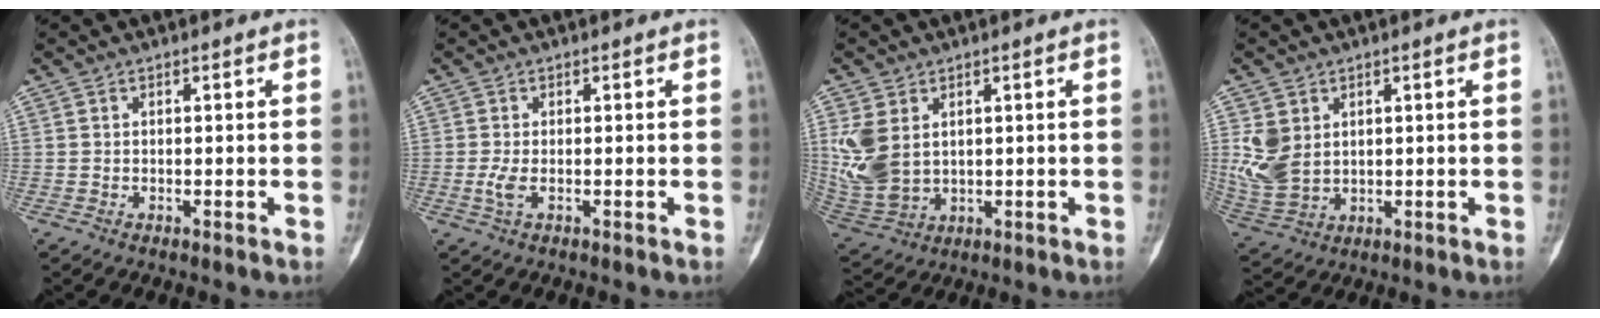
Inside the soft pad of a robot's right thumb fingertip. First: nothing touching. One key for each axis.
{"total": 2.1, "fx": -0.5, "fy": 0.7, "fz": 1.9, "tx": -0.055, "ty": -0.008, "tz": -0.010}
{"total": 9.9, "fx": 2.3, "fy": 6.9, "fz": 6.7, "tx": -0.146, "ty": -0.010, "tz": 0.065}
{"total": 7.9, "fx": 2.1, "fy": 5.9, "fz": 4.9, "tx": -0.097, "ty": -0.009, "tz": 0.059}